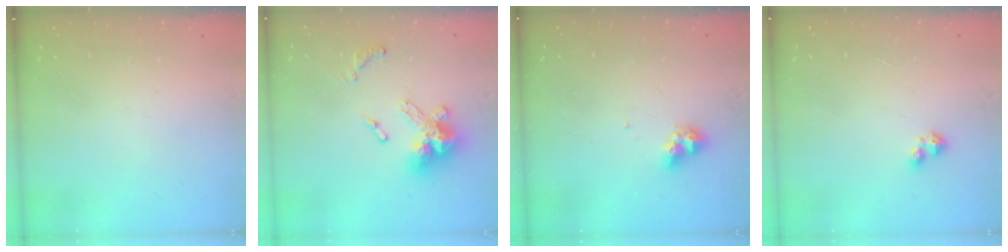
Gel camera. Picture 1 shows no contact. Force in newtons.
{"total": 13.7, "press": 13.6, "slide": 1.5}
{"total": 7.8, "press": 7.7, "slide": 0.6}
{"total": 2.4, "press": 2.4, "slide": 0.4}